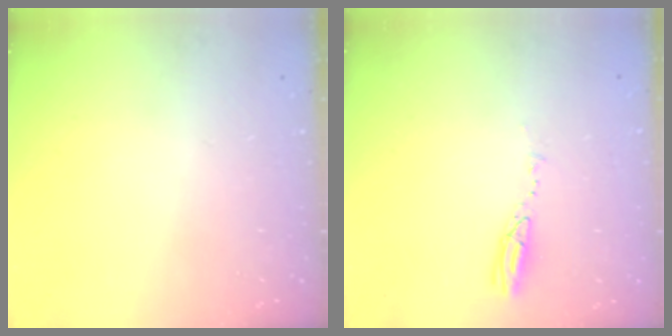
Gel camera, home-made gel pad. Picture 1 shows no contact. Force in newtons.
{"total": 3.4, "press": 3.4, "slide": 0.4}